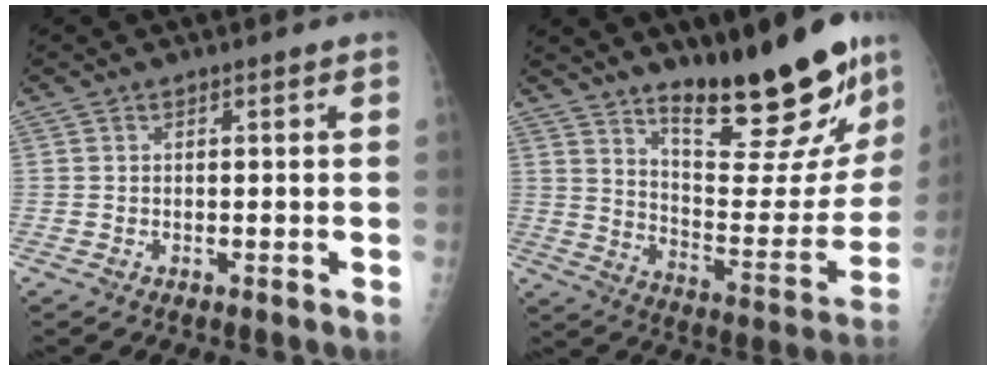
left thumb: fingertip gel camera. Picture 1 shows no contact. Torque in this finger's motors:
{"motor_torque": [0.38, 0.74, 1.17, -1.60, 0.32]}